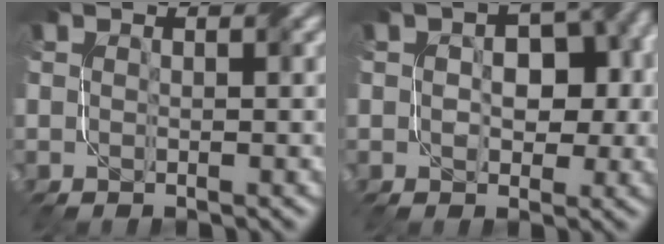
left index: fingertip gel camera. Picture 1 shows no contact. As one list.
[{"total": 5.5, "force": [-0.6, 3.7, 4.1], "torque": [-0.039, 0.013, -0.001]}]